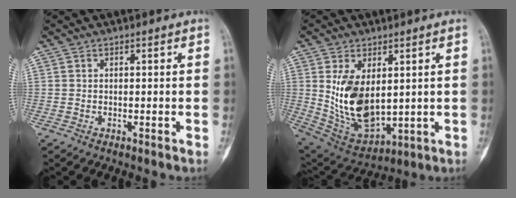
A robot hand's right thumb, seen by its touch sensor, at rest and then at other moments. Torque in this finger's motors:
{"motor_torque": [0.47, 1.64, 0.71, -0.33, 0.19]}